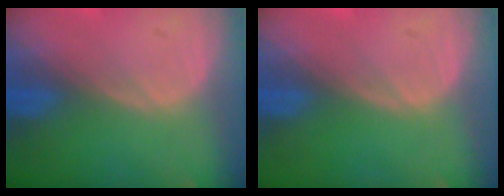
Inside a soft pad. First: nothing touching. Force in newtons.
{"total": 0.0}